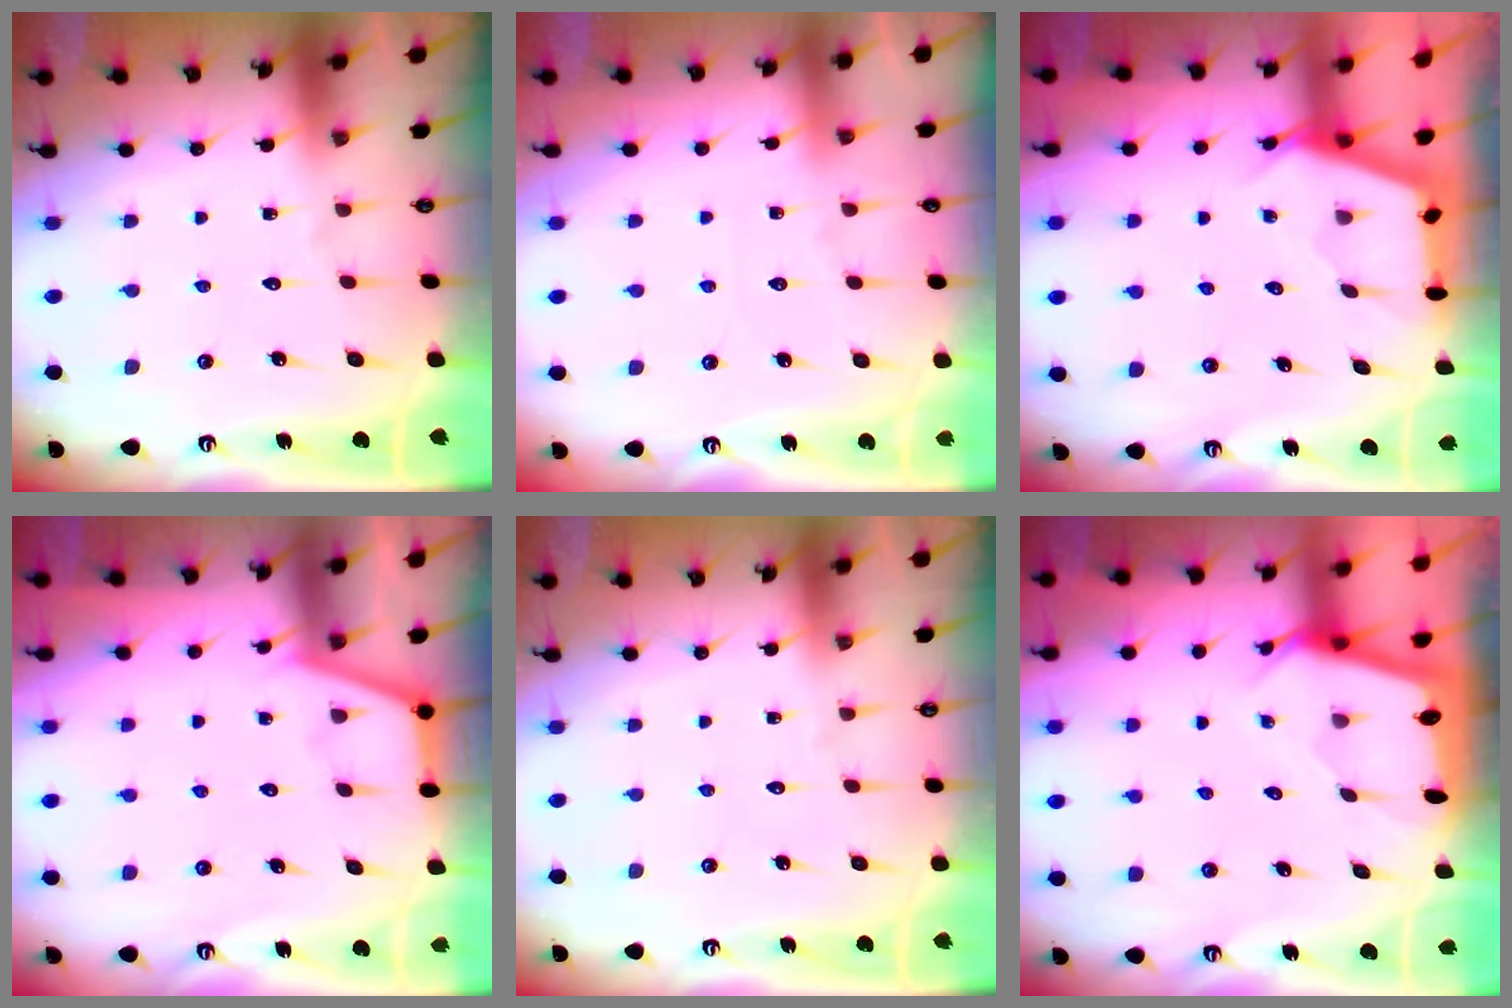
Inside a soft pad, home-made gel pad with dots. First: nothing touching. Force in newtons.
{"total": 2.0, "press": 2.0, "slide": 0.3}
{"total": 2.9, "press": 2.9, "slide": 0.4}
{"total": 2.8, "press": 2.8, "slide": 0.4}
{"total": 0.0}
{"total": 1.9, "press": 1.9, "slide": 0.1}